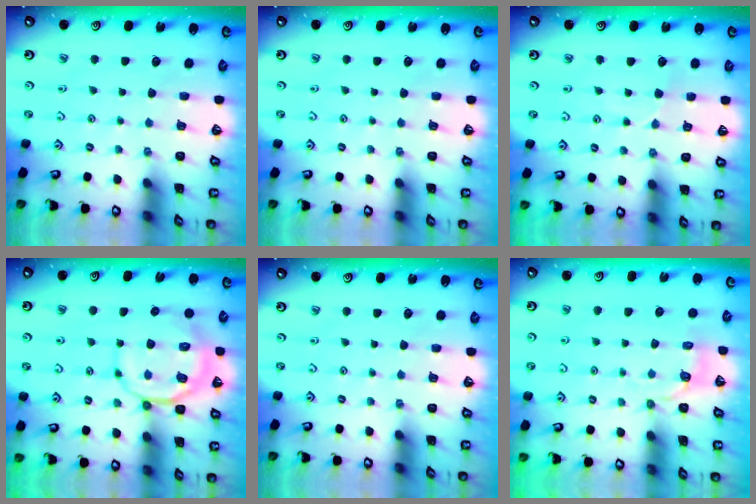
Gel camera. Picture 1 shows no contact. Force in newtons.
{"total": 0.0}
{"total": 2.2, "press": 2.2, "slide": 0.3}
{"total": 10.9, "press": 10.7, "slide": 2.1}
{"total": 0.0}
{"total": 4.0, "press": 3.6, "slide": 1.7}